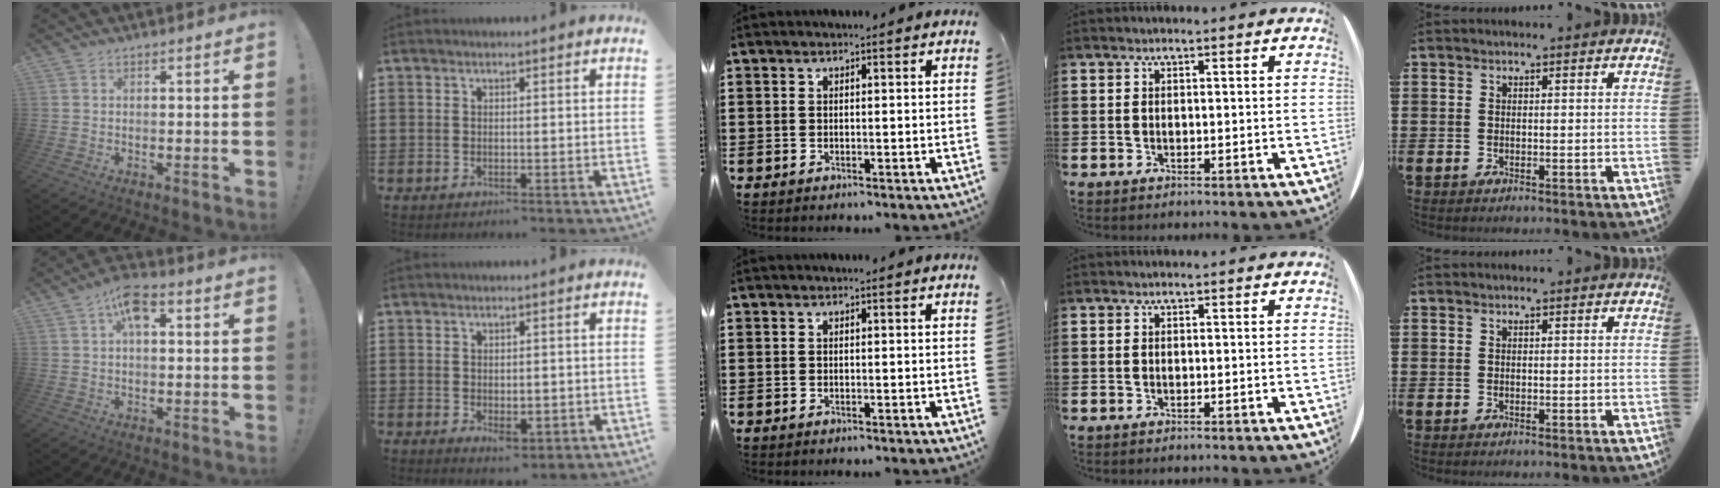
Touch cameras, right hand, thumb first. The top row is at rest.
{"thumb": {"total": 7.5, "force": [2.3, 3.8, 6.0], "torque": [-0.099, 0.010, 0.040]}, "index": {"total": 2.4, "force": [-0.3, 1.5, 1.8], "torque": [-0.027, -0.002, -0.007]}}